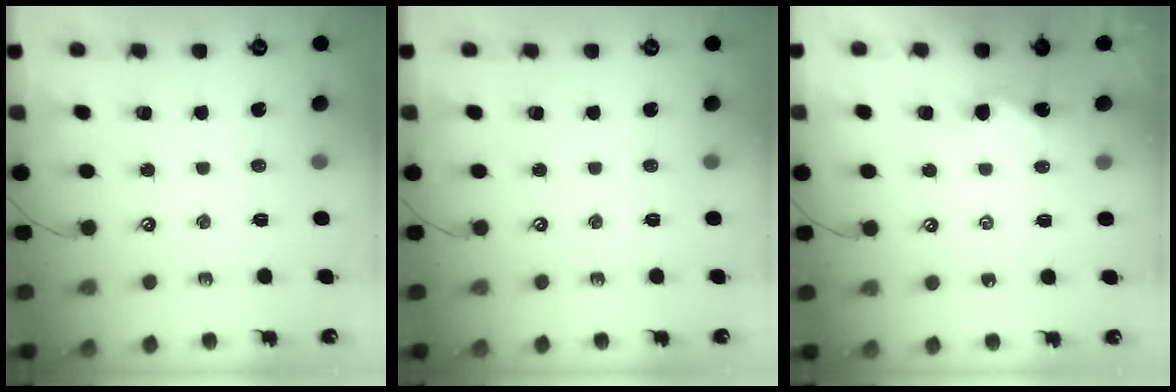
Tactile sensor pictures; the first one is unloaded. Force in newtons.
{"total": 0.0}
{"total": 2.7, "press": 2.7, "slide": 0.3}